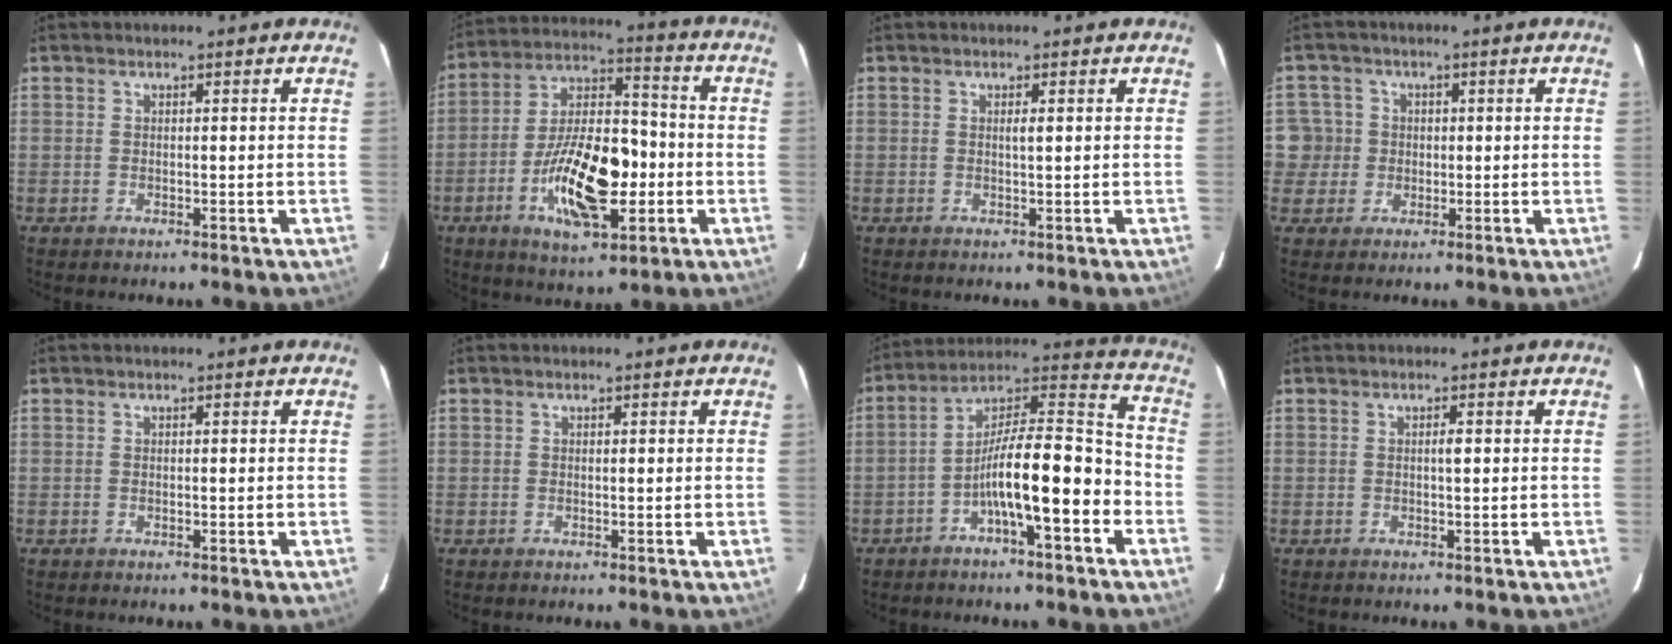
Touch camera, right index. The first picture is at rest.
{"total": 16.2, "force": [-4.5, 5.7, 14.5], "torque": [-0.269, 0.010, -0.074]}
{"total": 0.8, "force": [0.2, 0.0, 0.8], "torque": [-0.015, 0.000, 0.003]}
{"total": 5.3, "force": [0.2, 5.3, -0.3], "torque": [0.013, 0.018, 0.008]}
{"total": 0.0}
{"total": 0.0}
{"total": 13.7, "force": [-5.2, 2.0, 12.5], "torque": [-0.213, 0.030, -0.085]}
{"total": 0.9, "force": [0.1, 0.1, 0.9], "torque": [-0.016, 0.001, 0.001]}